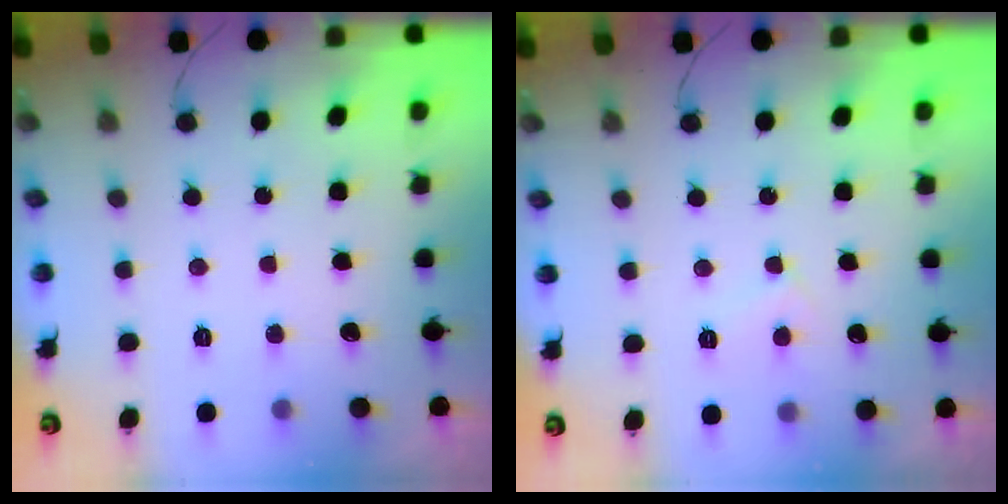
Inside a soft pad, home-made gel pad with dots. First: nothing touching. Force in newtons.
{"total": 4.1, "press": 4.1, "slide": 0.4}